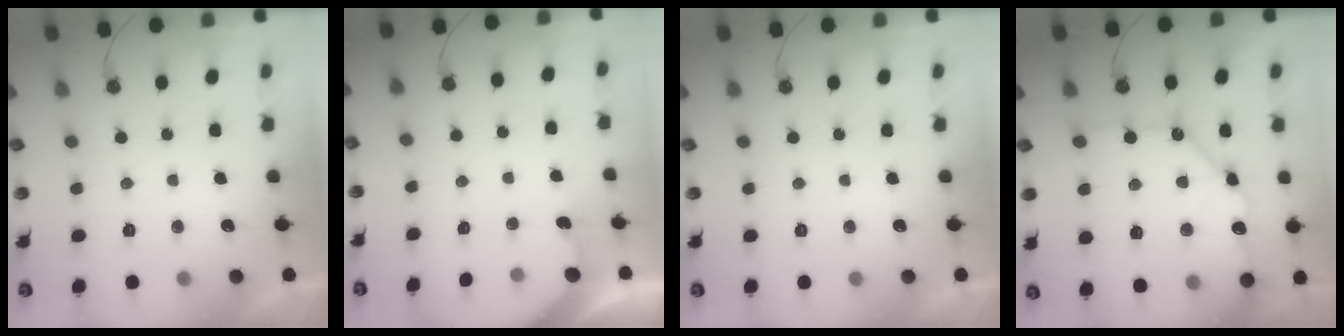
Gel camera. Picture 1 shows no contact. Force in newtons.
{"total": 1.6, "press": 1.5, "slide": 0.3}
{"total": 0.0}
{"total": 15.3, "press": 15.2, "slide": 2.1}